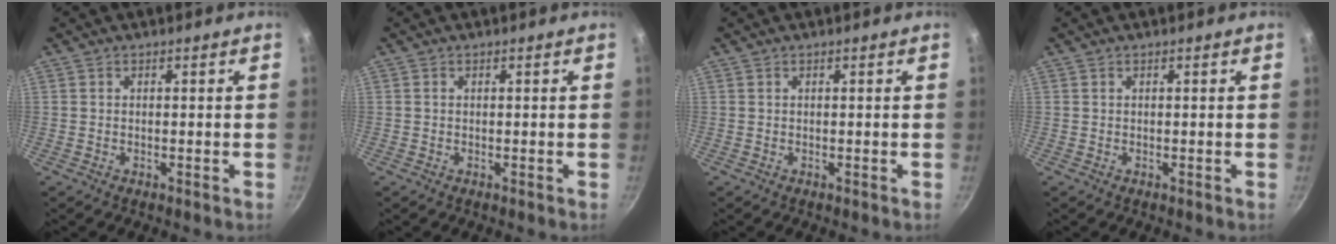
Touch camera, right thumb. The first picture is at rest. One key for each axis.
{"total": 0.0}
{"total": 0.0}
{"total": 0.0}